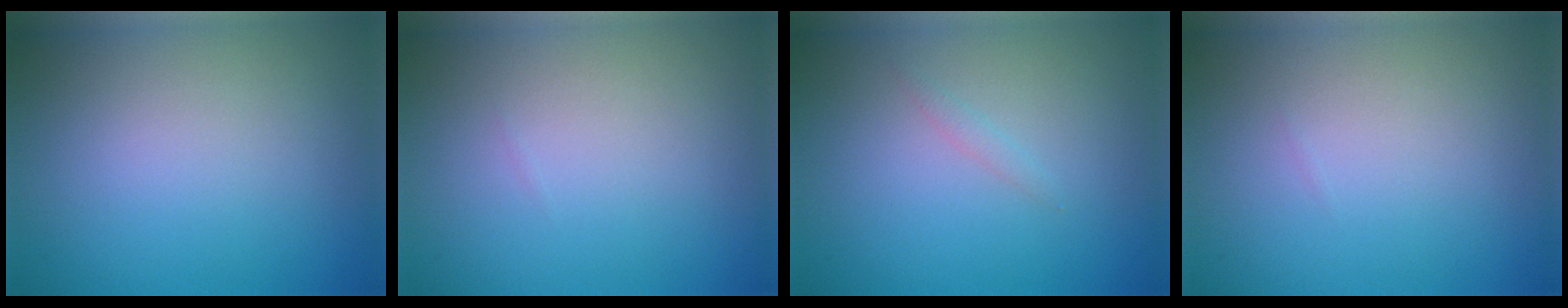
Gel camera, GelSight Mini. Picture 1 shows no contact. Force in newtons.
{"total": 0.0}
{"total": 0.6, "press": 0.6, "slide": 0.1}
{"total": 0.0}